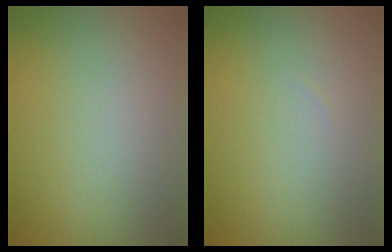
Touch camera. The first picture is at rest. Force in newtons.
{"total": 0.0}